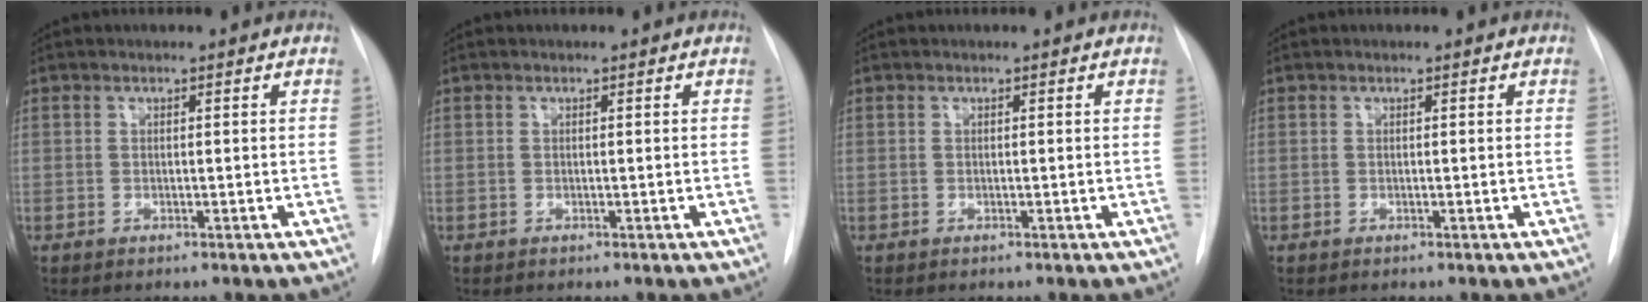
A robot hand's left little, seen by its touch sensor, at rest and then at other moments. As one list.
[{"total": 0.0}, {"total": 0.0}, {"total": 0.0}]